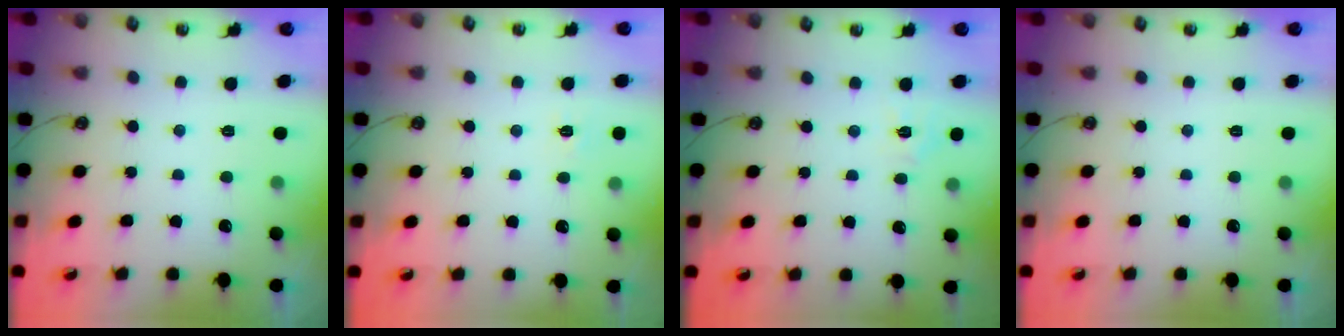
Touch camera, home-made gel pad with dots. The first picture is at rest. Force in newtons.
{"total": 5.1, "press": 5.0, "slide": 0.6}
{"total": 3.9, "press": 3.9, "slide": 0.5}
{"total": 0.0}